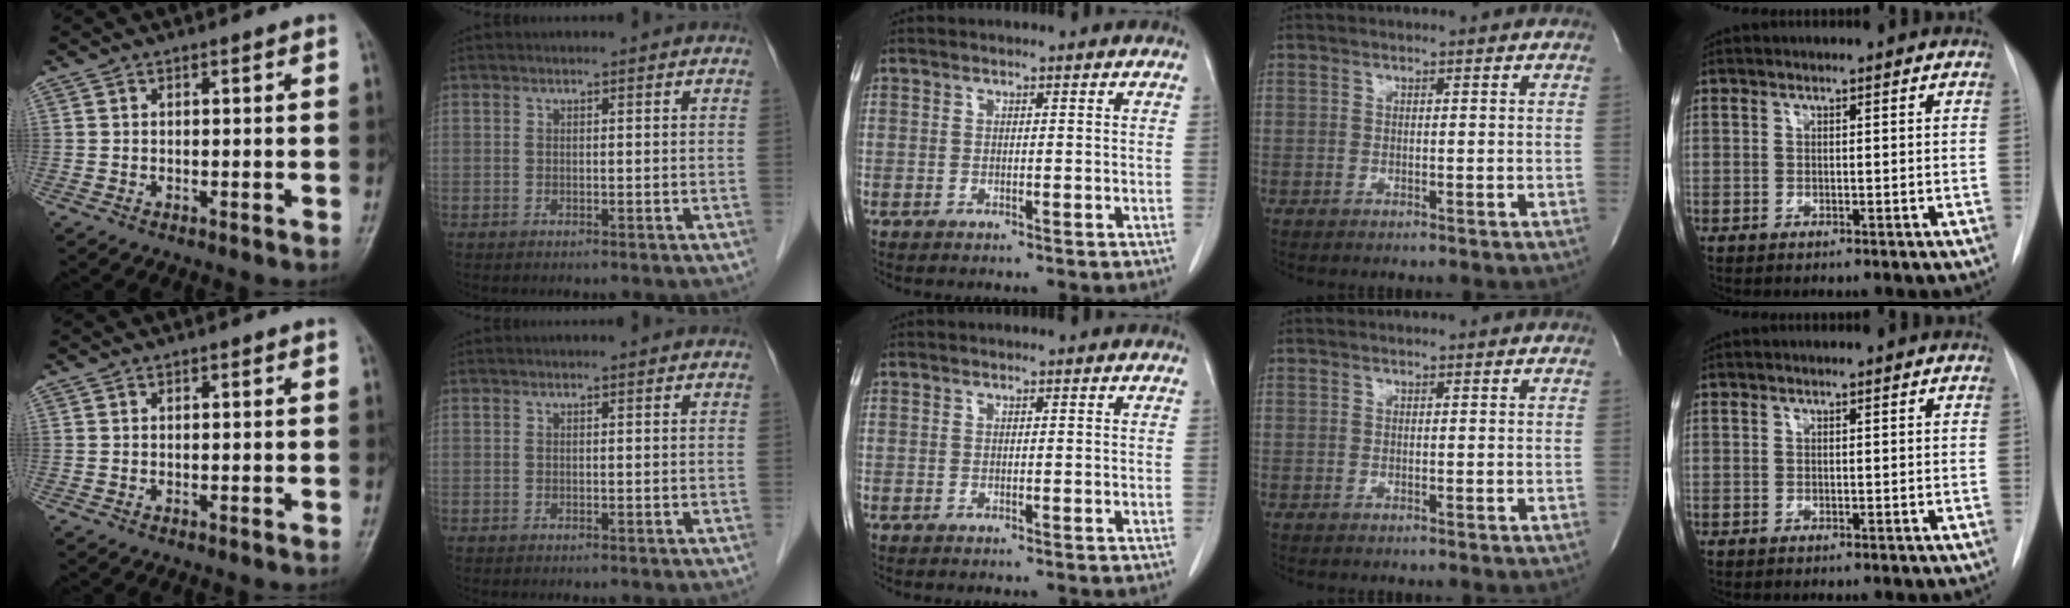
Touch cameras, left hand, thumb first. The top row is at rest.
{}